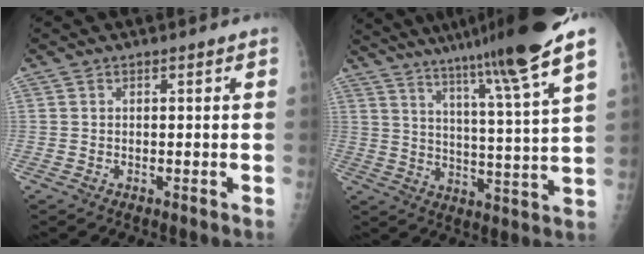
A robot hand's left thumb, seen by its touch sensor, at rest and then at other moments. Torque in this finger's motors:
{"motor_torque": [3.31, 0.56, 1.65, -1.12, 0.35]}